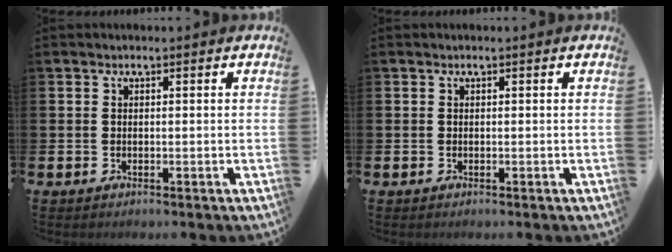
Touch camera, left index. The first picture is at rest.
{"total": 0.0}